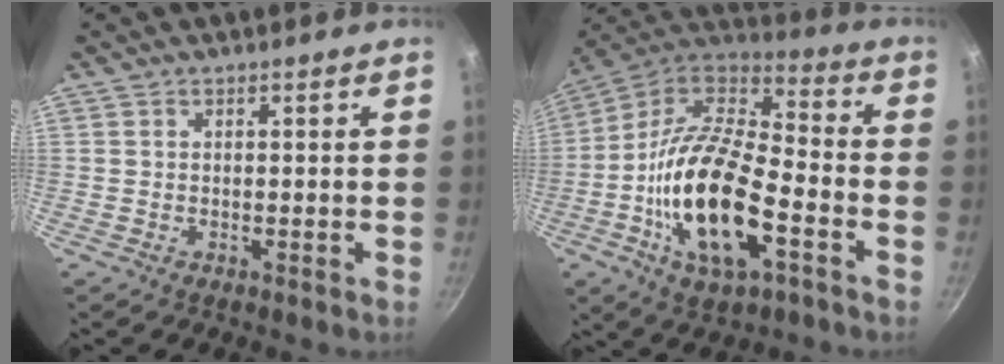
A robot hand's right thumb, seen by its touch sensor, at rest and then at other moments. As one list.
[{"total": 23.0, "force": [-6.9, 10.1, 19.5], "torque": [-0.359, 0.033, -0.141]}]